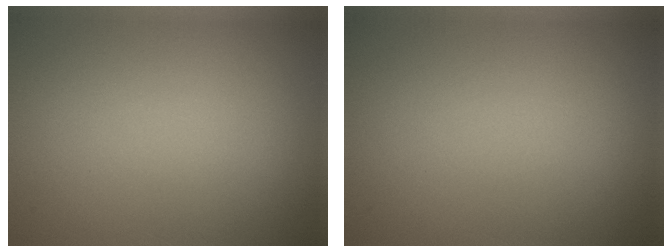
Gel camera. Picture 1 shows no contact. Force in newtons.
{"total": 0.0}